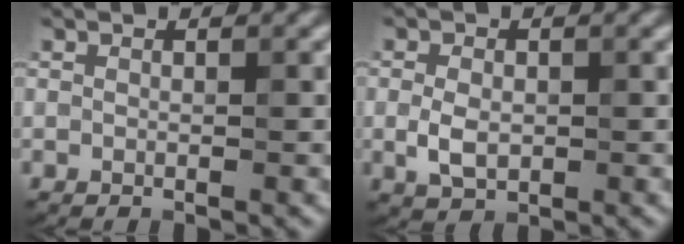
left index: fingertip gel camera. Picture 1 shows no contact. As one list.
[{"total": 2.6, "force": [-0.3, 1.7, 2.0], "torque": [-0.046, 0.001, -0.007]}]